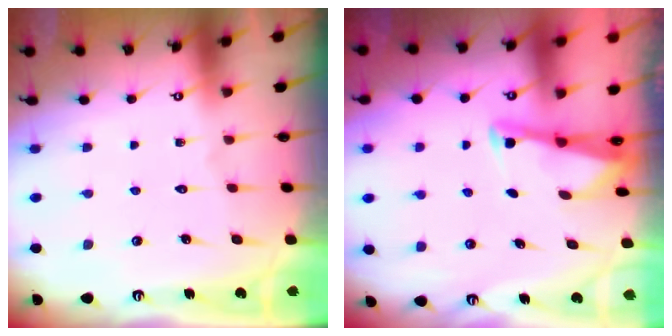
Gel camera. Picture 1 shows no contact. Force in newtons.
{"total": 2.6, "press": 2.6, "slide": 0.1}